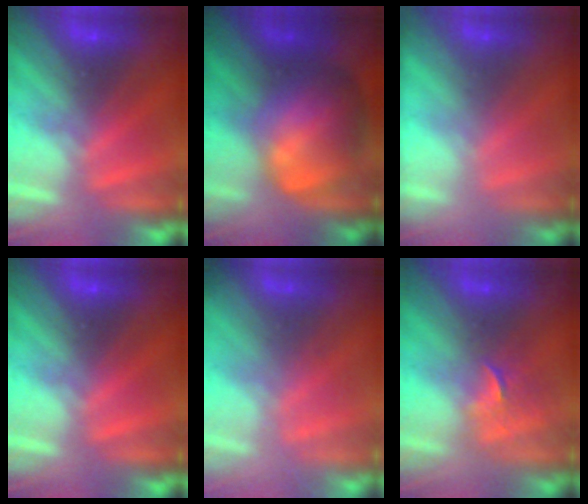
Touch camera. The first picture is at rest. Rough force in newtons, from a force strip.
{"total": 9.4}
{"total": 1.7}
{"total": 0.0}
{"total": 2.7}
{"total": 2.6}